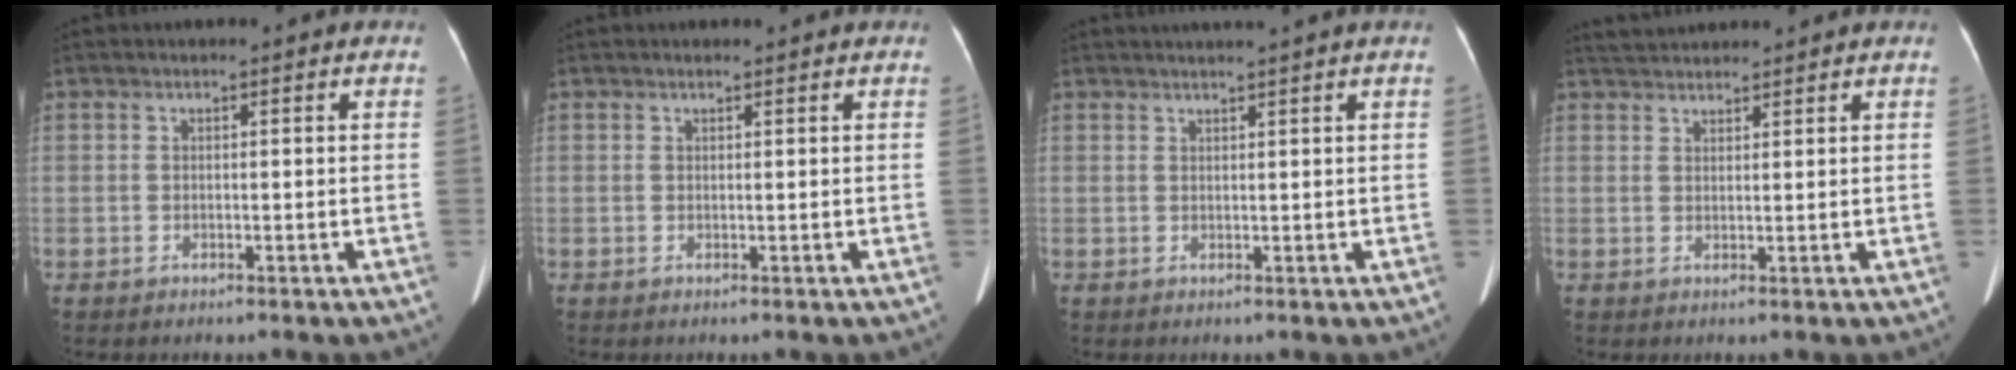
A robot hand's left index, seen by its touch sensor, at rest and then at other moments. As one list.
[{"total": 0.8, "force": [0.8, 0.3, 0.1], "torque": [-0.007, 0.012, 0.011]}, {"total": 3.0, "force": [2.6, -0.9, 1.2], "torque": [-0.011, 0.012, 0.041]}, {"total": 4.6, "force": [4.4, 0.6, 1.0], "torque": [-0.016, 0.037, 0.078]}]